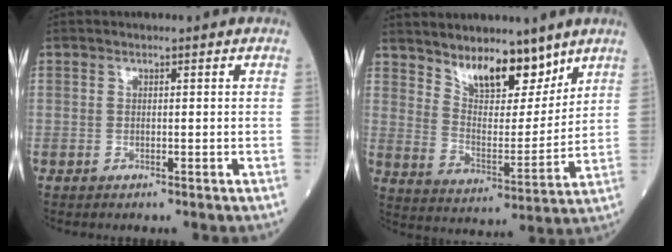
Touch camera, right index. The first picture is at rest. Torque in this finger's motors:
{"motor_torque": [-0.04, 0.59, 0.05, 0.00]}